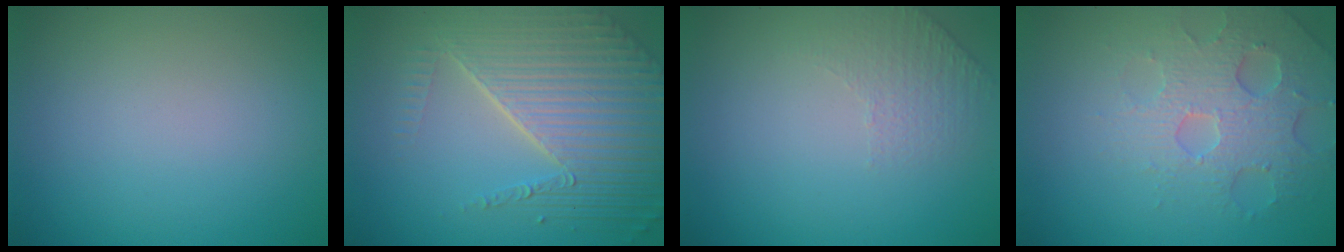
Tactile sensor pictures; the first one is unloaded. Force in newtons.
{"total": 8.2, "press": 5.5, "slide": 6.1}
{"total": 1.3, "press": 0.8, "slide": 1.1}
{"total": 4.5, "press": 3.8, "slide": 2.3}